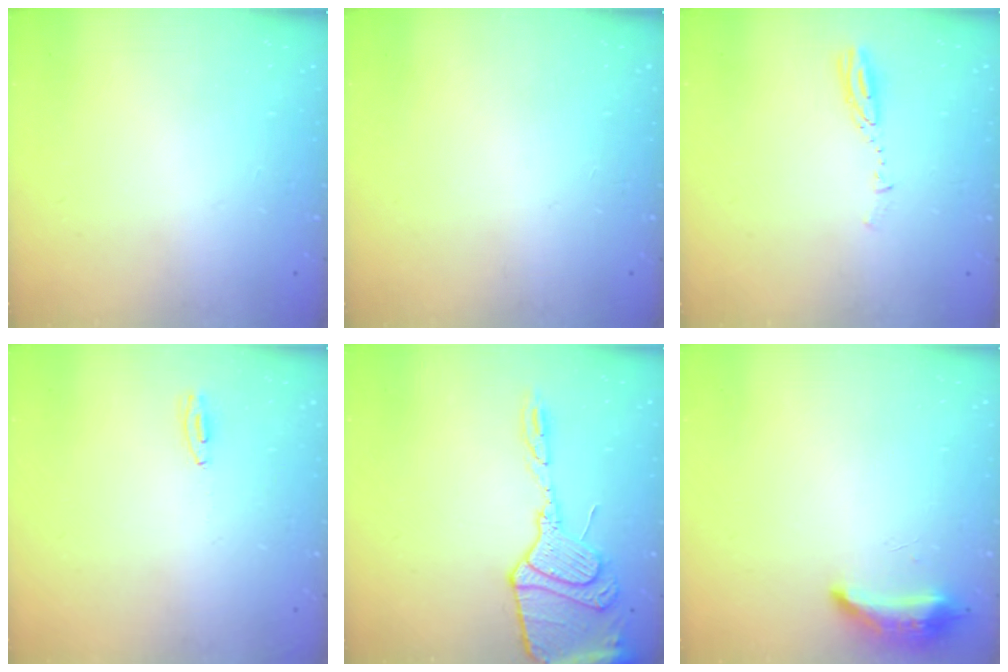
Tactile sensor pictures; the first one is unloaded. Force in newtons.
{"total": 0.0}
{"total": 3.6, "press": 3.5, "slide": 0.4}
{"total": 3.4, "press": 3.0, "slide": 1.6}
{"total": 16.8, "press": 16.7, "slide": 1.5}
{"total": 16.0, "press": 10.0, "slide": 12.4}